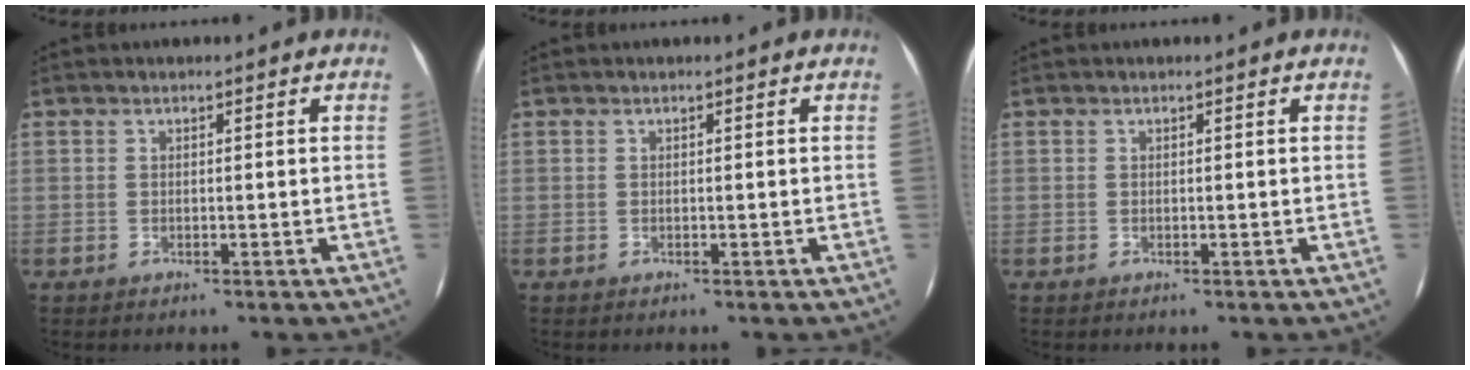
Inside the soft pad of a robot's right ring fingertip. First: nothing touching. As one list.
[{"total": 0.0}, {"total": 0.0}]